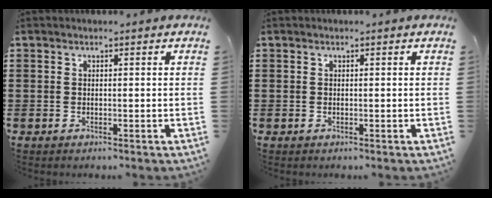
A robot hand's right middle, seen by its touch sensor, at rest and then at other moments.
{"total": 0.0}